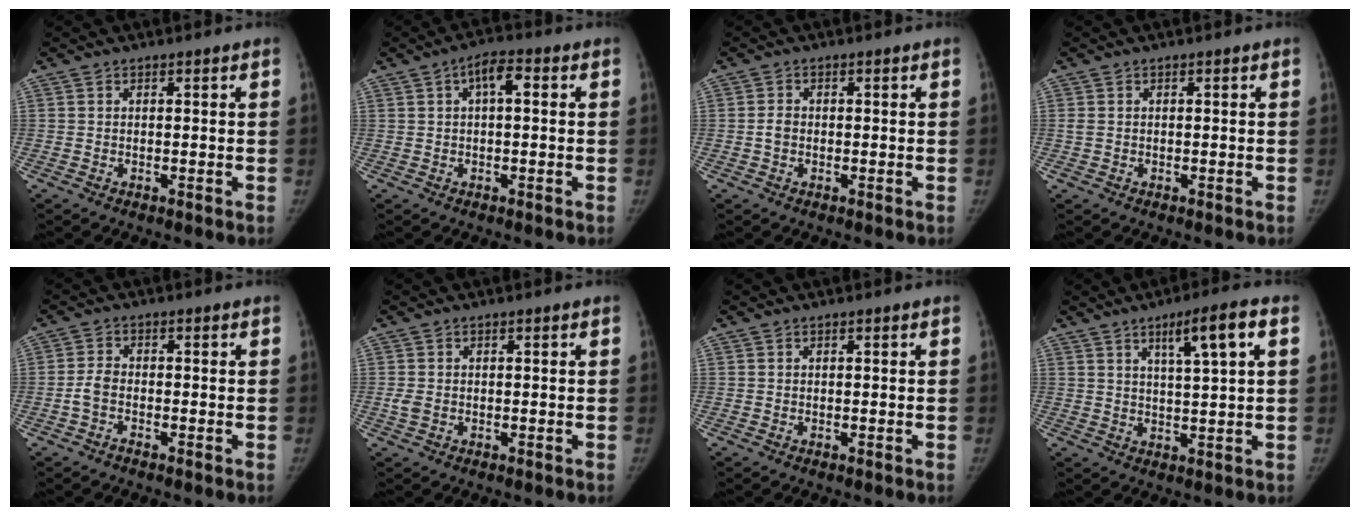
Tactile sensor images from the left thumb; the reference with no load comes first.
{"total": 4.2, "force": [1.0, 1.8, 3.7], "torque": [-0.055, 0.015, 0.011]}
{"total": 1.7, "force": [-0.4, 1.3, 0.9], "torque": [-0.014, 0.006, -0.010]}
{"total": 0.8, "force": [0.0, 0.7, 0.4], "torque": [-0.012, -0.001, 0.001]}
{"total": 2.5, "force": [-1.4, 1.3, 1.7], "torque": [-0.038, 0.015, -0.032]}
{"total": 1.7, "force": [-0.3, 1.3, 1.1], "torque": [-0.026, -0.001, -0.007]}
{"total": 0.0}
{"total": 7.4, "force": [3.3, 0.6, 6.6], "torque": [-0.109, -0.008, 0.054]}